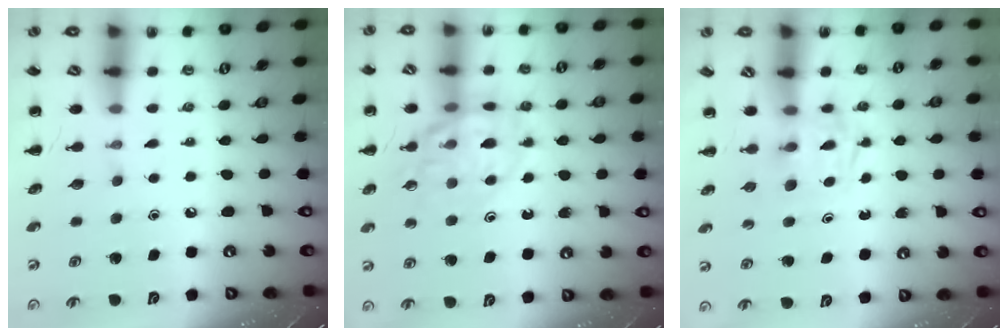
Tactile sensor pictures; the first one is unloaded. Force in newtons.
{"total": 12.7, "press": 12.5, "slide": 2.3}
{"total": 2.5, "press": 2.3, "slide": 1.0}